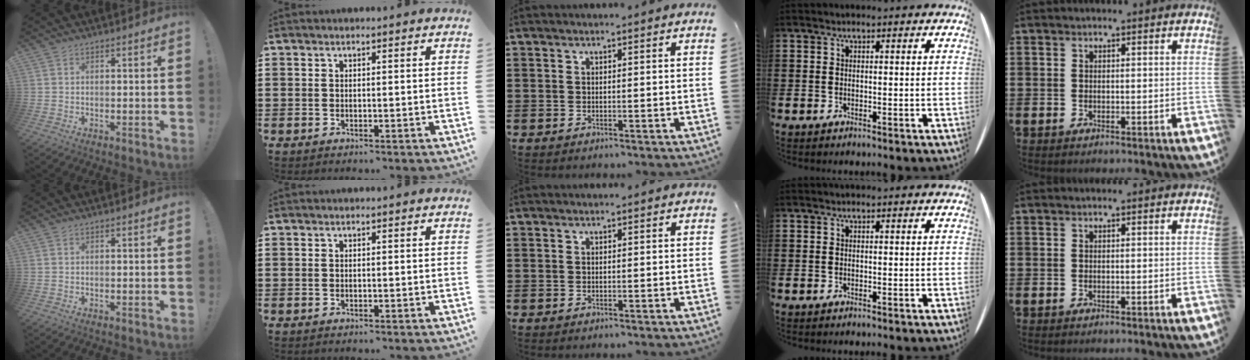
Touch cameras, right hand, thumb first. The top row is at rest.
{"middle": {"total": 0.5, "force": [-0.4, 0.2, 0.2], "torque": [-0.005, 0.000, -0.009]}}